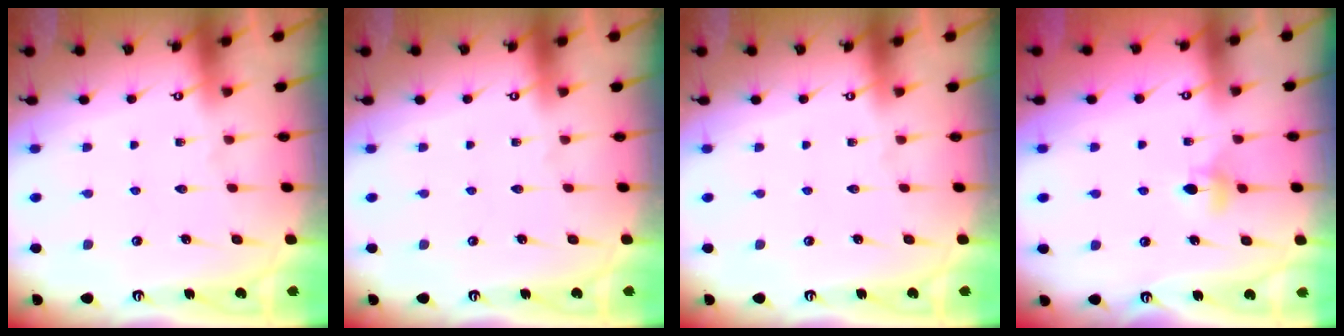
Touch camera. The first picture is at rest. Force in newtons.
{"total": 0.0}
{"total": 0.0}
{"total": 4.4, "press": 4.4, "slide": 0.7}